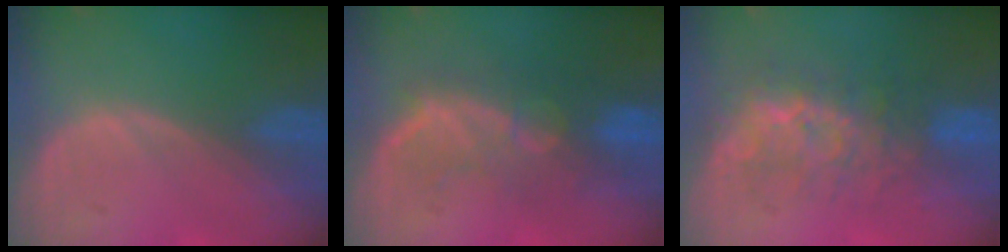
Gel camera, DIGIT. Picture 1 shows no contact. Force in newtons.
{"total": 10.1, "press": 8.6, "slide": 5.4}
{"total": 7.9, "press": 7.6, "slide": 2.3}